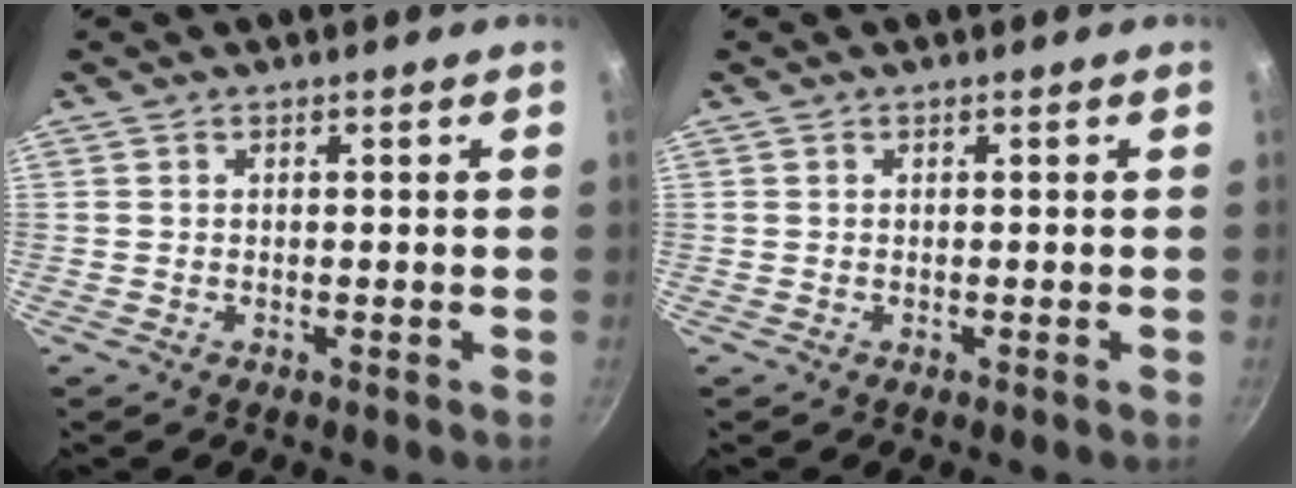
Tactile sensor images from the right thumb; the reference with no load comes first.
{"total": 0.0}